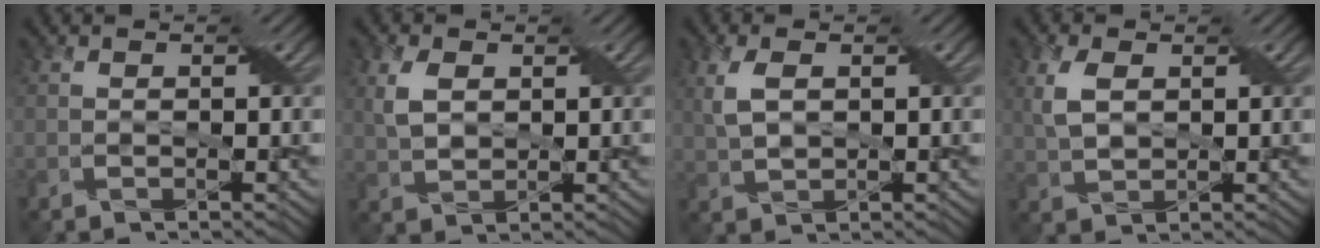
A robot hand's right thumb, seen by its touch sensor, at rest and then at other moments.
{"total": 4.0, "force": [1.3, 2.7, 2.7], "torque": [-0.072, 0.005, 0.027]}
{"total": 4.0, "force": [1.2, 2.2, 3.2], "torque": [-0.084, 0.007, 0.026]}
{"total": 4.4, "force": [1.3, 2.7, 3.2], "torque": [-0.086, 0.006, 0.027]}